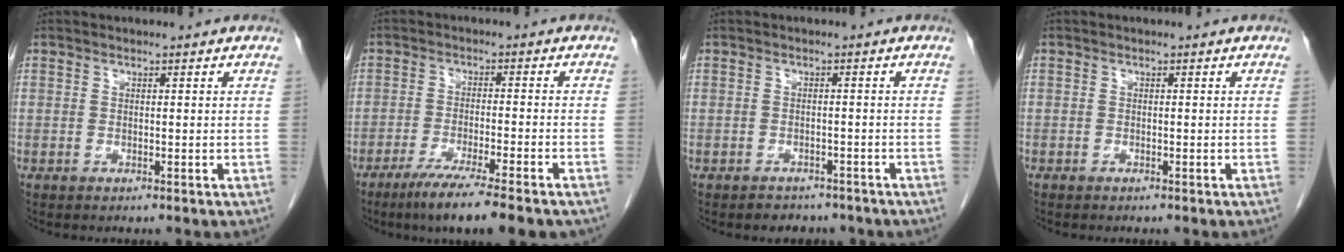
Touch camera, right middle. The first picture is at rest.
{"total": 10.3, "force": [-7.7, 0.1, 6.8], "torque": [-0.104, -0.026, -0.119]}
{"total": 3.9, "force": [-3.4, 1.9, 0.4], "torque": [-0.013, 0.005, -0.041]}
{"total": 0.6, "force": [-0.5, 0.3, 0.0], "torque": [-0.009, 0.002, -0.012]}